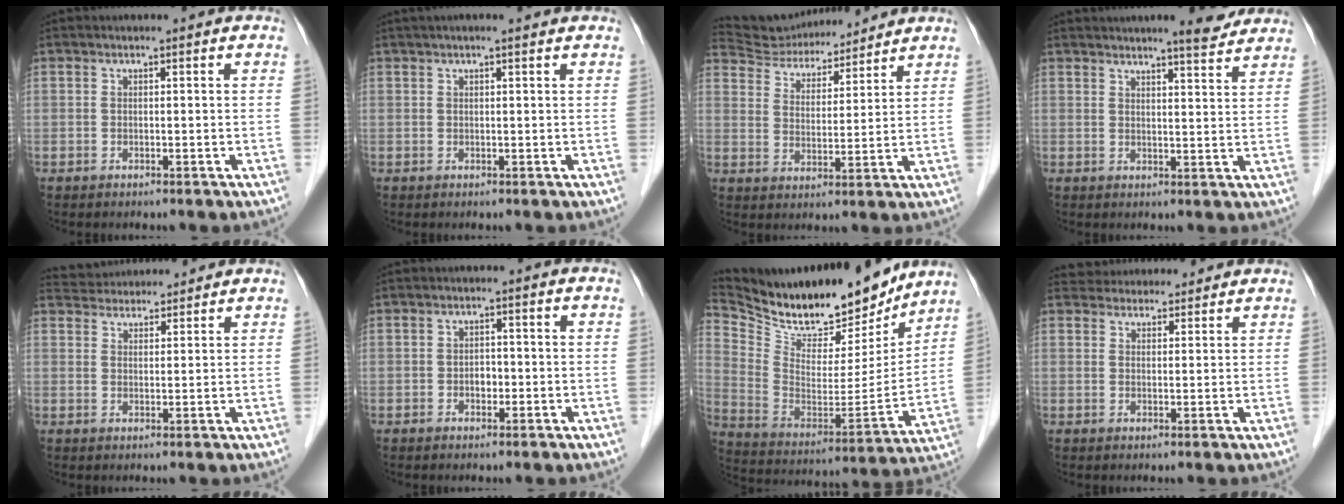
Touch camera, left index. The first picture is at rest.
{"total": 3.5, "force": [2.8, 0.1, 2.2], "torque": [-0.030, 0.024, 0.040]}
{"total": 11.6, "force": [11.2, 2.5, 2.0], "torque": [-0.036, 0.016, 0.189]}
{"total": 6.0, "force": [5.4, 0.4, 2.5], "torque": [-0.041, -0.001, 0.066]}
{"total": 8.0, "force": [7.7, 1.6, 1.5], "torque": [-0.028, 0.028, 0.119]}
{"total": 1.7, "force": [-0.6, 1.2, 1.1], "torque": [-0.014, 0.005, -0.010]}
{"total": 23.4, "force": [20.7, 6.5, 8.8], "torque": [-0.173, -0.024, 0.328]}
{"total": 8.3, "force": [7.8, 2.3, 1.3], "torque": [-0.009, 0.029, 0.106]}